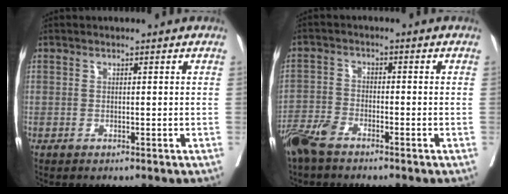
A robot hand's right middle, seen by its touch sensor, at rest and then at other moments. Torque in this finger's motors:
{"motor_torque": [0.00, -0.35, -0.04, 0.00]}